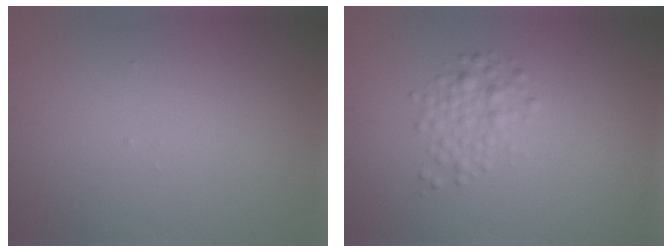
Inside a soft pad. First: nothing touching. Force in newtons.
{"total": 2.1, "press": 2.1, "slide": 0.1}